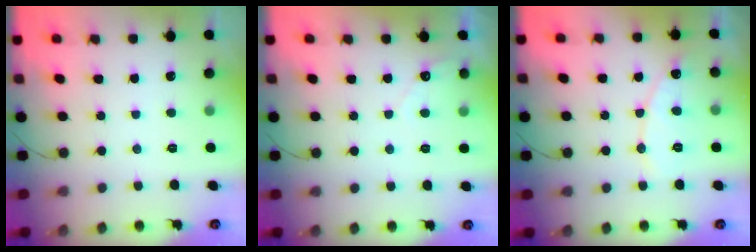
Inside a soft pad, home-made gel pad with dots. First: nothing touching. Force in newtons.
{"total": 2.5, "press": 2.5, "slide": 0.1}
{"total": 7.6, "press": 7.6, "slide": 0.6}